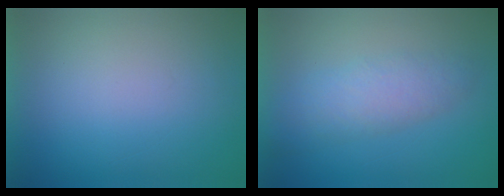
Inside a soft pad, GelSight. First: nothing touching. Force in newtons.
{"total": 3.2}